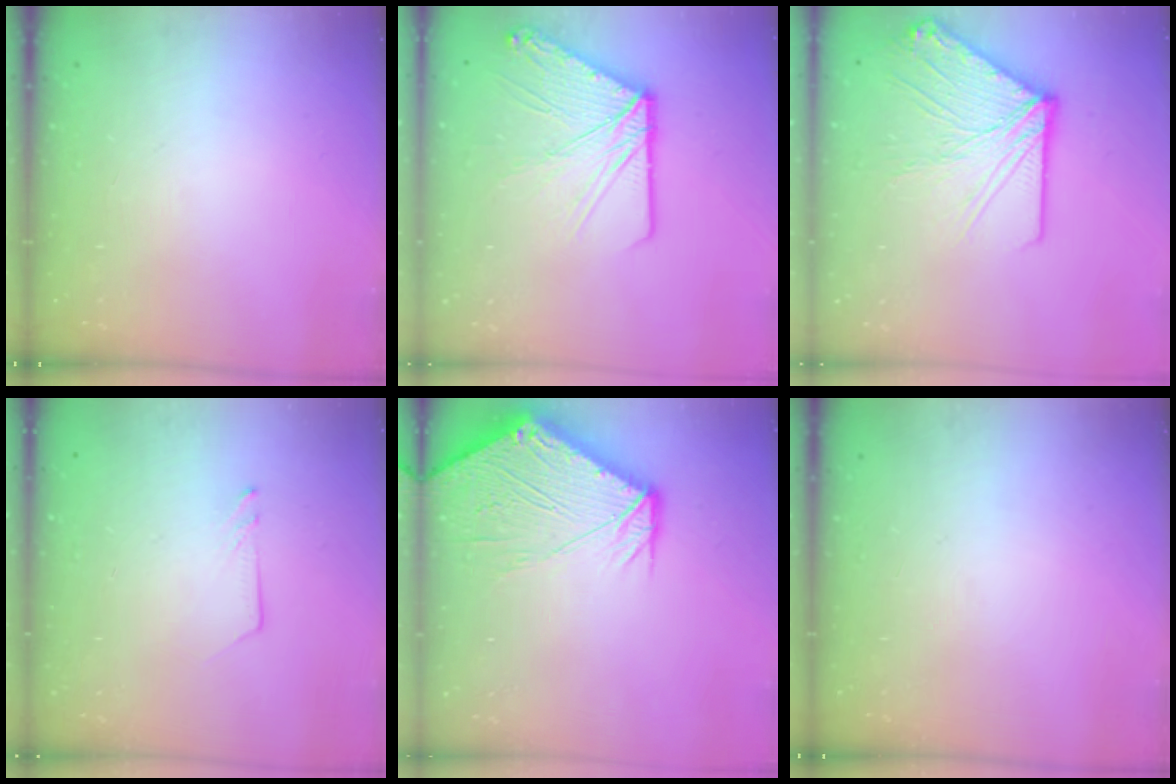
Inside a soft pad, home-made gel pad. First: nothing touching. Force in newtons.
{"total": 14.4, "press": 14.3, "slide": 2.1}
{"total": 16.4, "press": 16.2, "slide": 2.3}
{"total": 1.2, "press": 1.2, "slide": 0.1}
{"total": 17.6, "press": 17.4, "slide": 2.3}
{"total": 0.0}